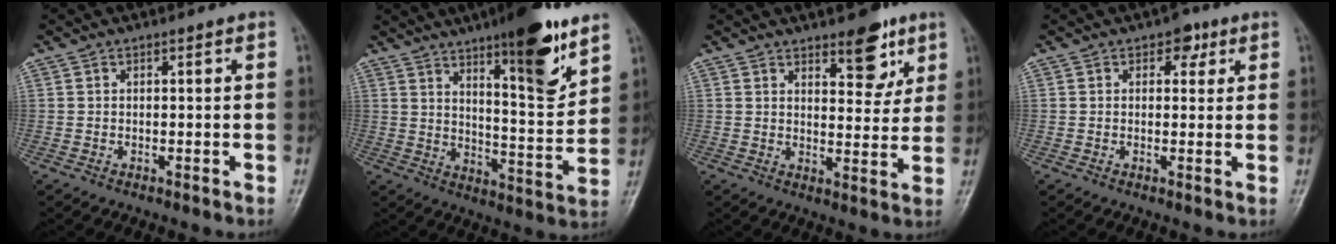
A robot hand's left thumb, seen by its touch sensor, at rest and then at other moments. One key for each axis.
{"total": 13.7, "fx": 8.4, "fy": 2.3, "fz": 10.5, "tx": -0.142, "ty": -0.051, "tz": 0.126}
{"total": 8.8, "fx": 5.2, "fy": 3.9, "fz": 5.8, "tx": -0.049, "ty": -0.030, "tz": 0.072}
{"total": 3.3, "fx": 1.5, "fy": 2.3, "fz": 1.8, "tx": 0.001, "ty": -0.001, "tz": 0.015}